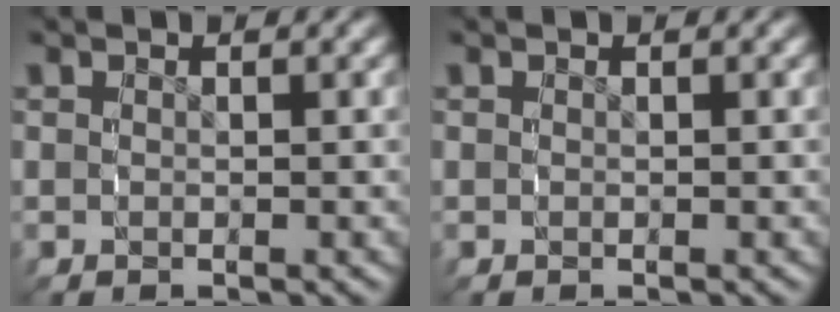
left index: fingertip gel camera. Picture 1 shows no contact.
{"total": 0.0}